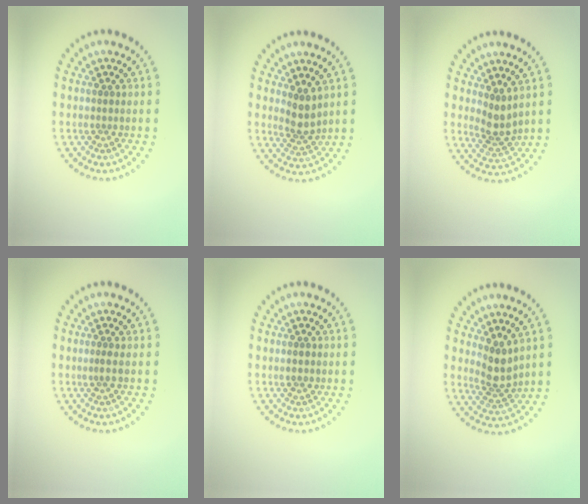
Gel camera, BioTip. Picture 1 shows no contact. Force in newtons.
{"total": 2.4, "press": 1.9, "slide": 1.4}
{"total": 2.6, "press": 2.0, "slide": 1.7}
{"total": 0.6, "press": 0.3, "slide": 0.5}
{"total": 1.1, "press": 1.1, "slide": 0.1}
{"total": 2.8, "press": 2.2, "slide": 1.7}